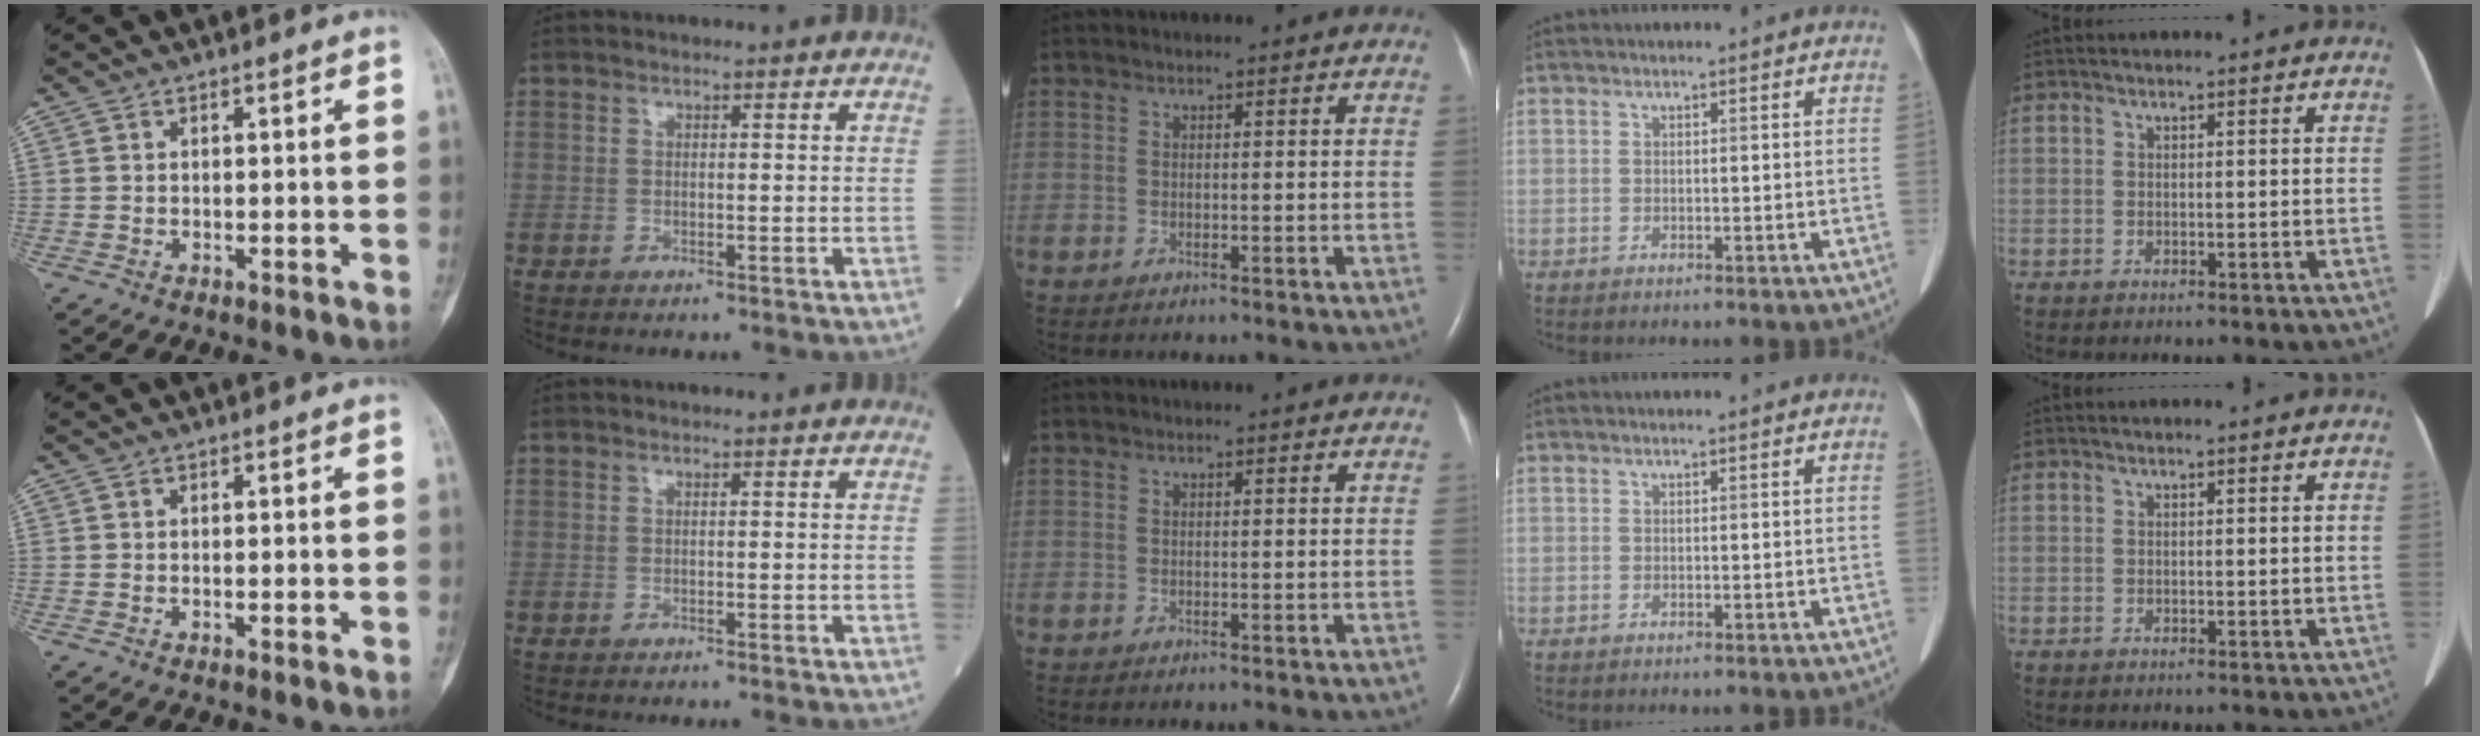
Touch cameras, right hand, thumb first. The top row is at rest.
{"thumb": {"total": 0.5, "force": [-0.4, -0.1, 0.4], "torque": [-0.007, 0.000, -0.003]}, "index": {"total": 0.9, "force": [-0.7, 0.0, 0.5], "torque": [-0.009, 0.000, -0.007]}}